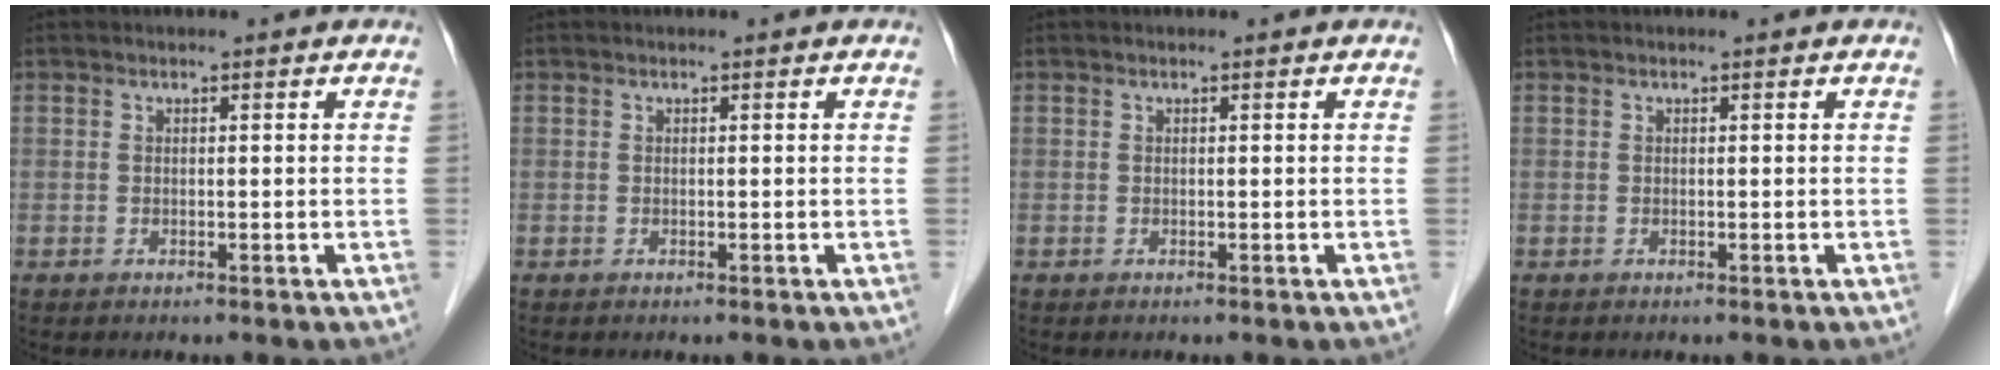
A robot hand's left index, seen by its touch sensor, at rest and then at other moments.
{"total": 0.0}
{"total": 0.0}
{"total": 0.0}